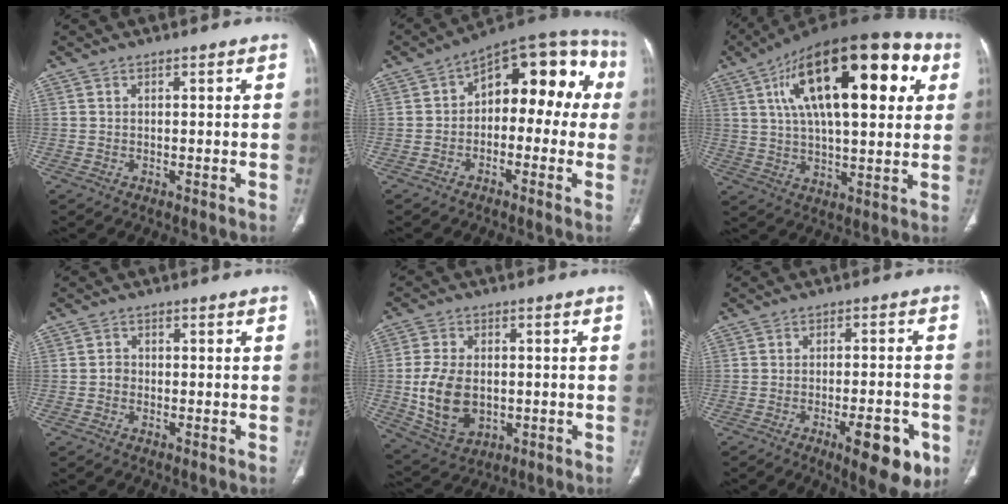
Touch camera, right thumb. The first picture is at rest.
{"total": 15.5, "force": [0.8, 9.2, 12.5], "torque": [-0.105, 0.057, -0.004]}
{"total": 27.9, "force": [9.2, 11.4, 23.7], "torque": [-0.364, 0.016, 0.136]}
{"total": 1.2, "force": [-0.4, 1.1, 0.5], "torque": [-0.003, 0.005, -0.010]}
{"total": 11.9, "force": [-1.0, 8.1, 8.6], "torque": [-0.154, -0.002, -0.004]}
{"total": 11.4, "force": [-5.1, 3.6, 9.6], "torque": [-0.114, 0.010, -0.064]}